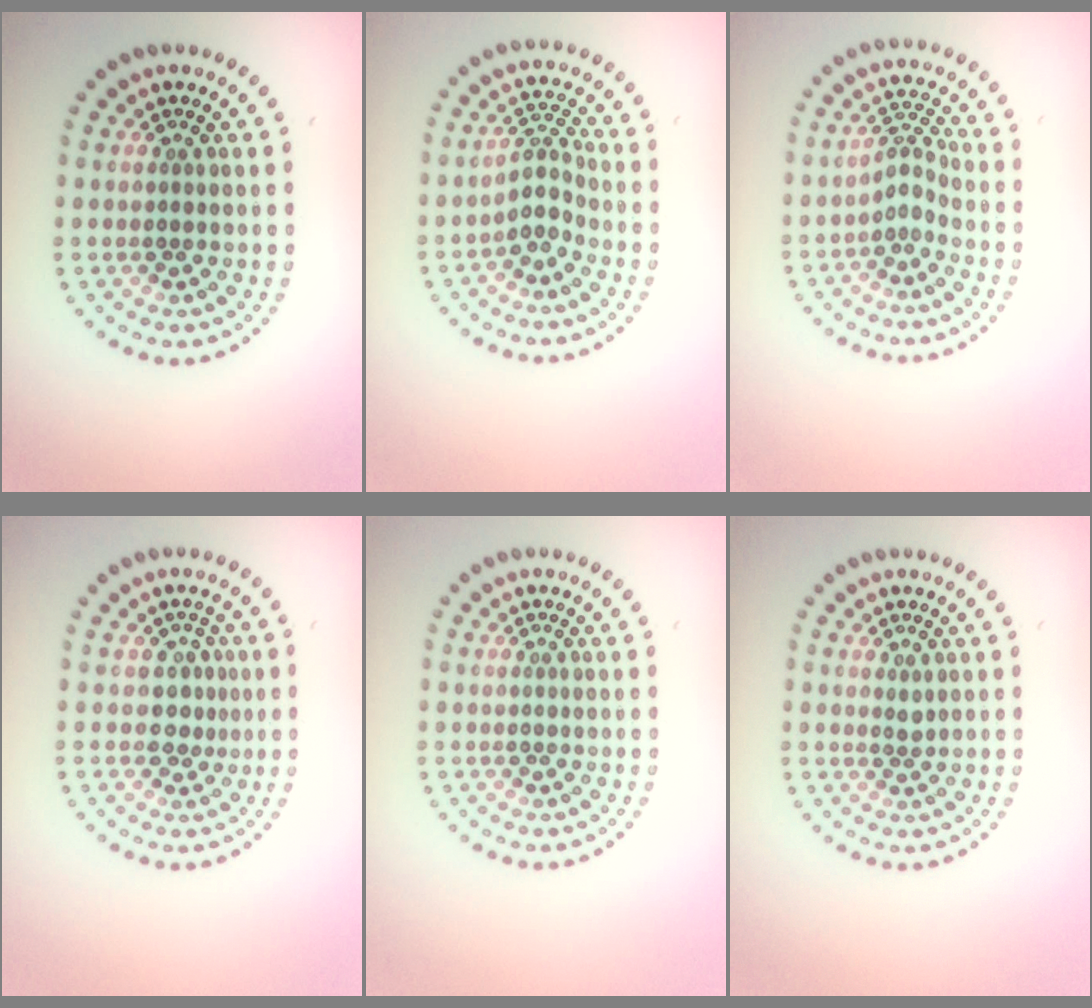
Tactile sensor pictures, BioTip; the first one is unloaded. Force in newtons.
{"total": 2.2, "press": 1.7, "slide": 1.4}
{"total": 2.0, "press": 1.3, "slide": 1.5}
{"total": 2.1, "press": 1.6, "slide": 1.3}
{"total": 0.0}
{"total": 0.5, "press": 0.4, "slide": 0.3}